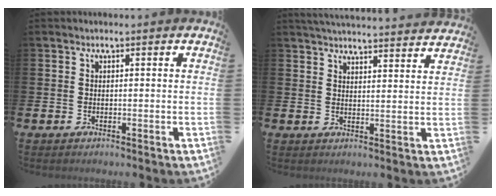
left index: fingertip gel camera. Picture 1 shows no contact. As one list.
[{"total": 4.5, "force": [4.5, -0.2, 0.3], "torque": [-0.010, -0.032, 0.080]}]